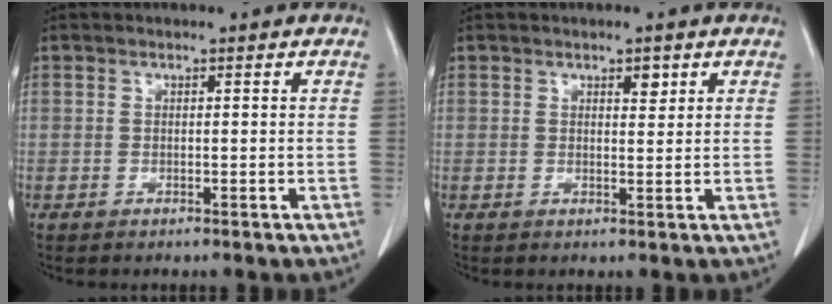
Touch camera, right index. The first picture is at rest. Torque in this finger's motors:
{"motor_torque": [0.01, 0.00, 0.00, 0.01]}